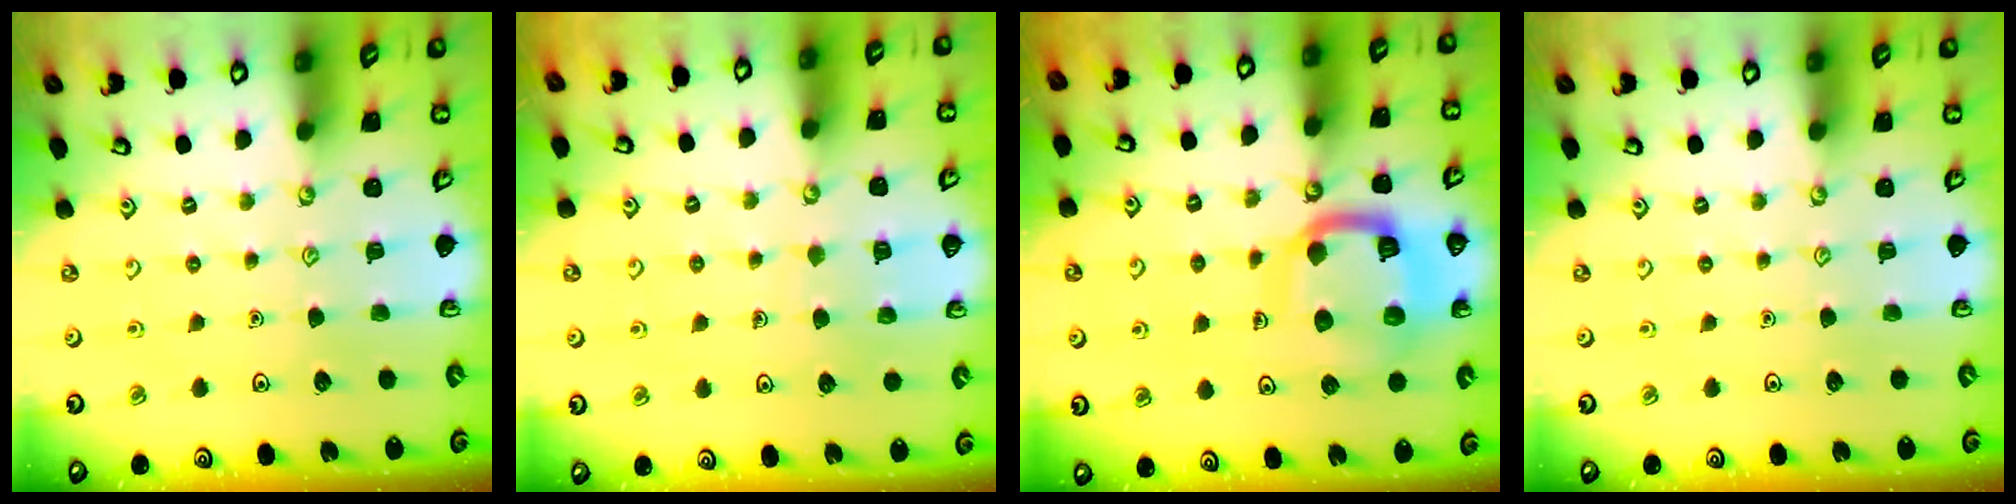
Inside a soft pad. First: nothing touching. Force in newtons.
{"total": 4.3, "press": 4.2, "slide": 0.4}
{"total": 12.5, "press": 12.5, "slide": 1.1}
{"total": 0.0}